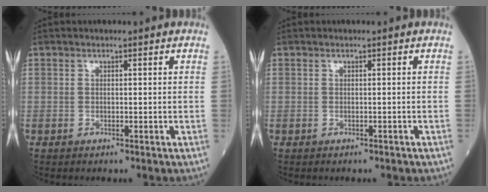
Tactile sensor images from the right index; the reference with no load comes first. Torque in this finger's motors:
{"motor_torque": [-0.04, 0.02, -0.07, 0.02]}